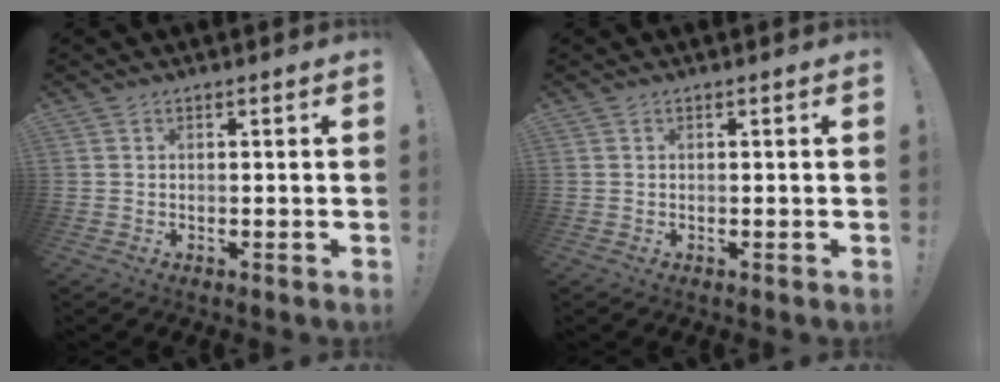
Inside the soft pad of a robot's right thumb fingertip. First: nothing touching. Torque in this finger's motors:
{"motor_torque": [-0.03, 0.03, 0.00, 0.00, 0.00]}